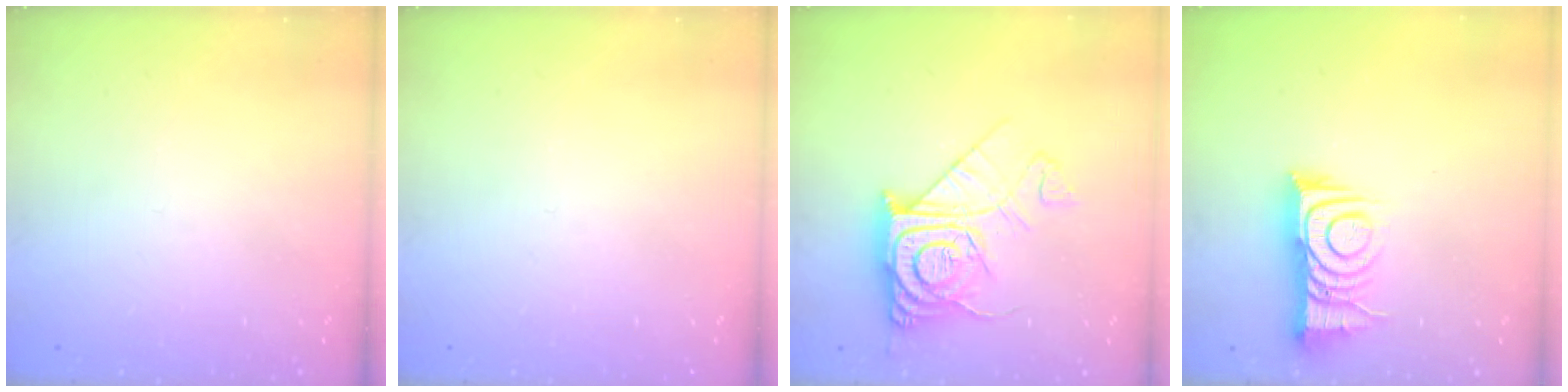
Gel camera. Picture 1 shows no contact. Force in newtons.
{"total": 0.0}
{"total": 15.1, "press": 15.0, "slide": 1.4}
{"total": 10.6, "press": 10.6, "slide": 1.0}